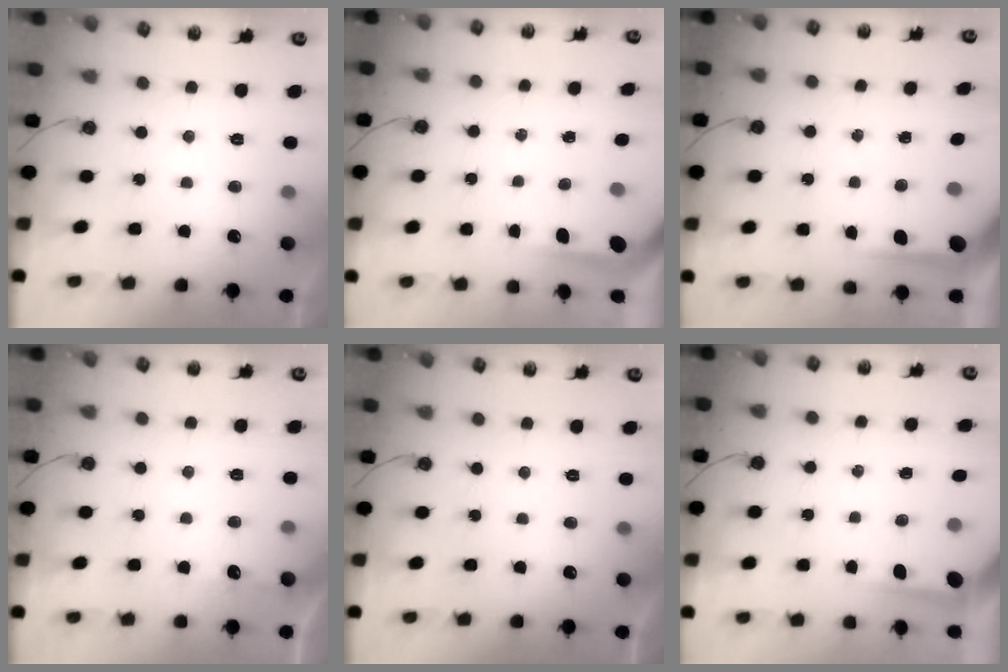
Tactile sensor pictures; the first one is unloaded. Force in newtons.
{"total": 3.8, "press": 3.7, "slide": 0.4}
{"total": 6.4, "press": 6.4, "slide": 0.4}
{"total": 3.5, "press": 3.5, "slide": 0.5}
{"total": 0.0}
{"total": 3.8, "press": 3.8, "slide": 0.4}